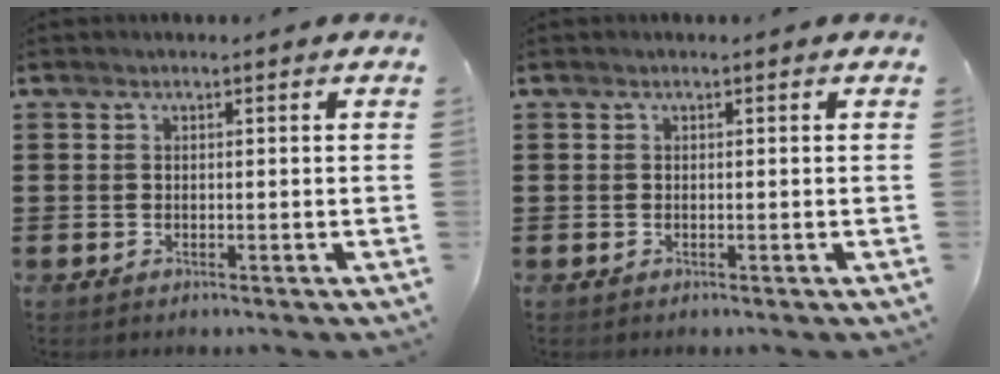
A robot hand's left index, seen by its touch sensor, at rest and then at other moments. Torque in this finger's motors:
{"motor_torque": [0.91, 0.15, 0.09, 0.00]}